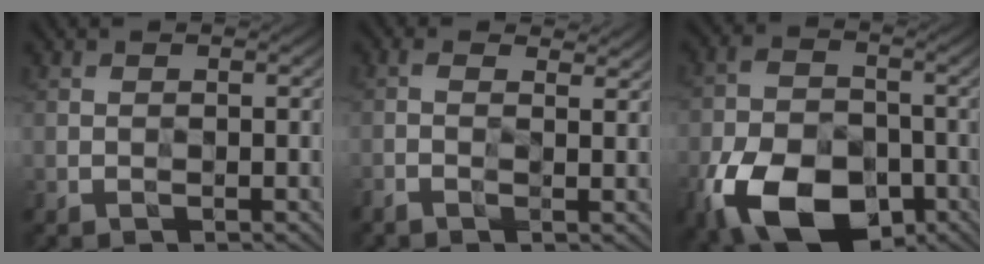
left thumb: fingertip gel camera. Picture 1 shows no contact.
{"total": 1.8, "force": [0.3, 0.5, 1.7], "torque": [-0.045, 0.001, -0.002]}
{"total": 14.3, "force": [-6.8, 8.8, 9.1], "torque": [-0.197, -0.042, -0.129]}